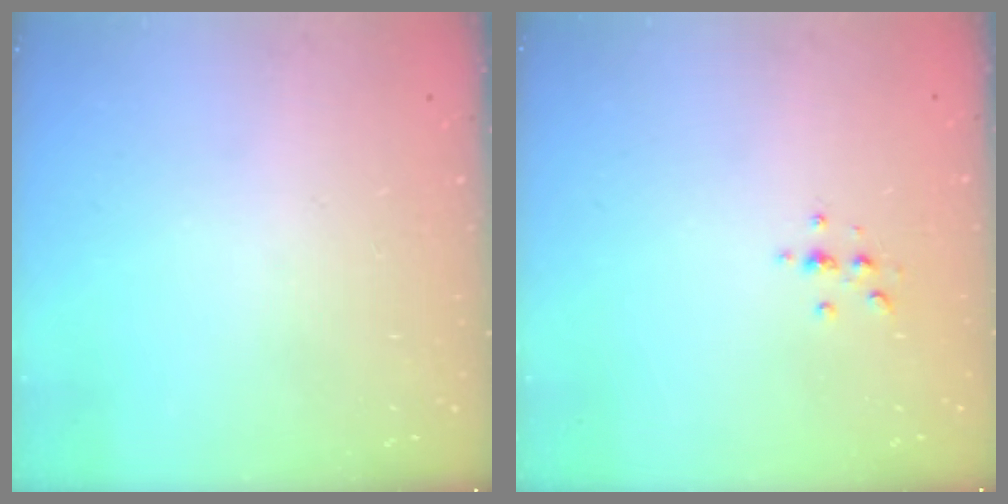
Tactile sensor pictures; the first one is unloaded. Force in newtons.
{"total": 2.3, "press": 2.3, "slide": 0.2}